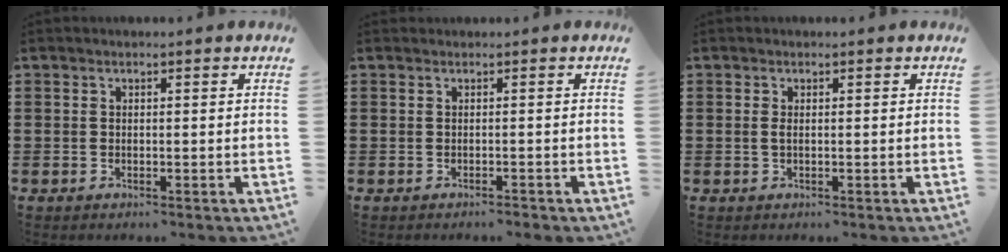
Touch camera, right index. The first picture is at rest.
{"total": 0.0}
{"total": 0.9, "force": [0.0, 0.2, 0.8], "torque": [-0.018, 0.000, 0.000]}